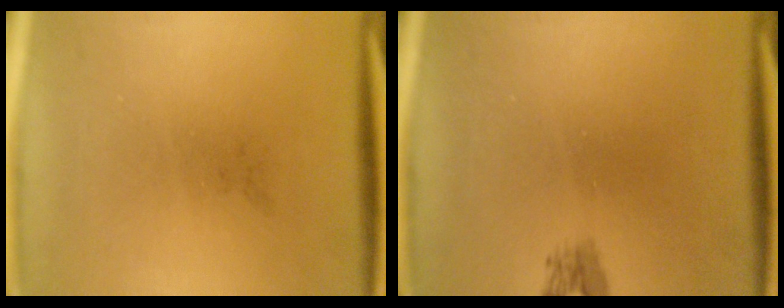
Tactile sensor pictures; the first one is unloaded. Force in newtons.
{"total": 1.3}